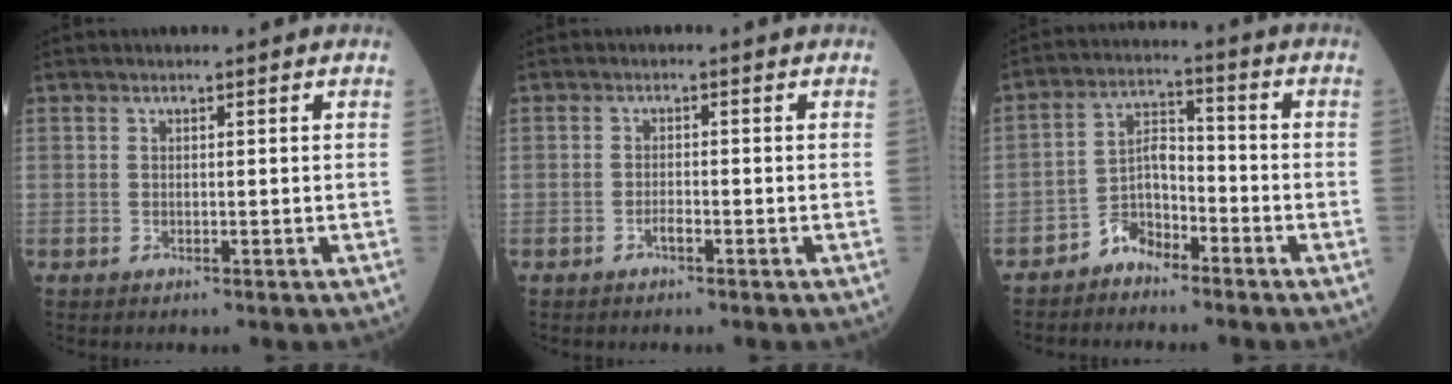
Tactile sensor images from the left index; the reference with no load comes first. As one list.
[{"total": 1.1, "force": [-0.8, 0.2, 0.7], "torque": [-0.014, 0.001, -0.014]}, {"total": 5.2, "force": [-3.9, 2.5, 2.3], "torque": [-0.036, 0.006, -0.082]}]